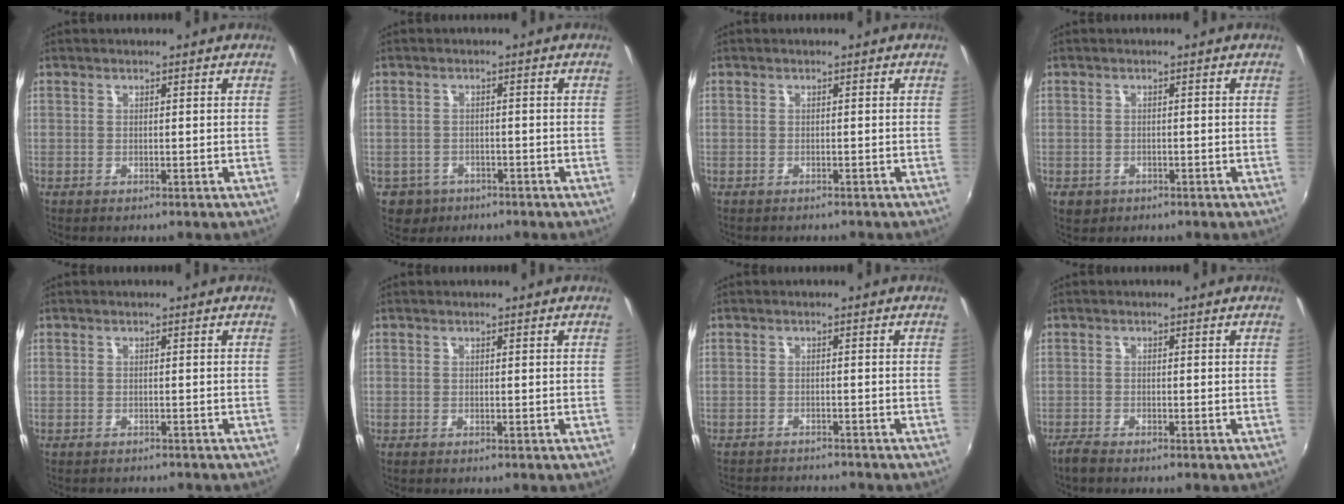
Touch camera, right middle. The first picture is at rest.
{"total": 4.4, "force": [-2.4, 3.6, 0.9], "torque": [-0.033, 0.001, -0.032]}
{"total": 1.1, "force": [-1.0, 0.5, 0.1], "torque": [-0.007, -0.001, -0.015]}
{"total": 2.8, "force": [-1.3, 2.2, 1.1], "torque": [-0.027, -0.003, -0.017]}
{"total": 2.2, "force": [-2.0, 0.7, 0.4], "torque": [-0.013, -0.005, -0.029]}
{"total": 0.0}
{"total": 7.3, "force": [-6.9, 1.1, 1.8], "torque": [-0.053, -0.008, -0.103]}
{"total": 2.3, "force": [-2.1, 0.4, 0.9], "torque": [-0.029, -0.006, -0.043]}